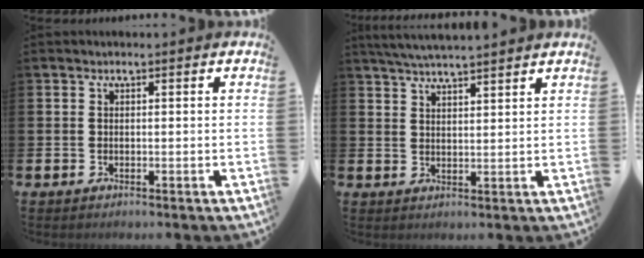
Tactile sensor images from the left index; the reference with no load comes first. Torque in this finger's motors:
{"motor_torque": [0.14, -0.32, 0.81, 0.21]}